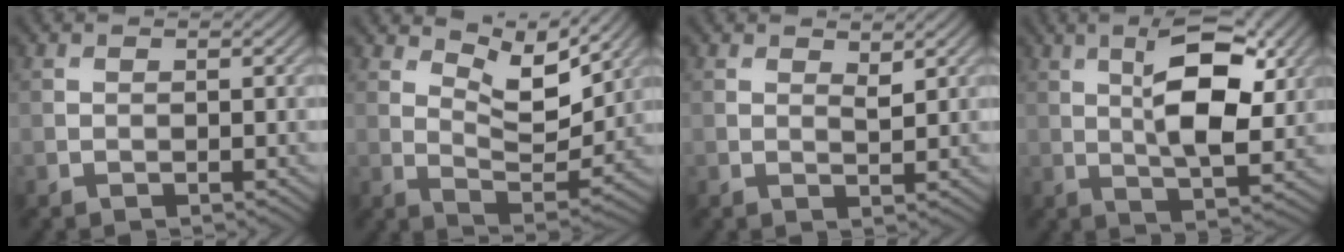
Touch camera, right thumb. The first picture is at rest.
{"total": 8.0, "force": [5.6, 2.7, 5.1], "torque": [-0.101, -0.010, 0.095]}
{"total": 1.7, "force": [1.2, 0.4, 1.1], "torque": [-0.021, -0.005, 0.023]}
{"total": 10.1, "force": [2.5, 3.7, 9.1], "torque": [-0.154, 0.001, 0.036]}